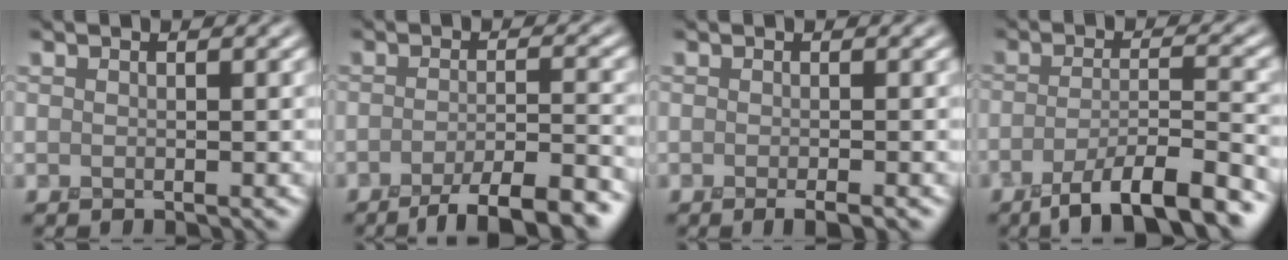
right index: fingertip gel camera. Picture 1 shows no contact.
{"total": 7.3, "force": [-4.9, 1.7, 5.1], "torque": [-0.070, 0.001, -0.077]}
{"total": 1.5, "force": [-0.8, 0.2, 1.3], "torque": [-0.011, -0.004, -0.014]}
{"total": 8.8, "force": [-5.6, 2.0, 6.4], "torque": [-0.097, -0.002, -0.099]}